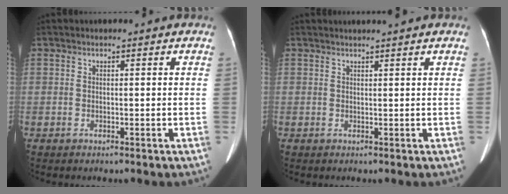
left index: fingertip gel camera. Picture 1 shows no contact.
{"total": 2.9, "force": [2.6, 0.0, 1.3], "torque": [-0.017, 0.024, 0.034]}